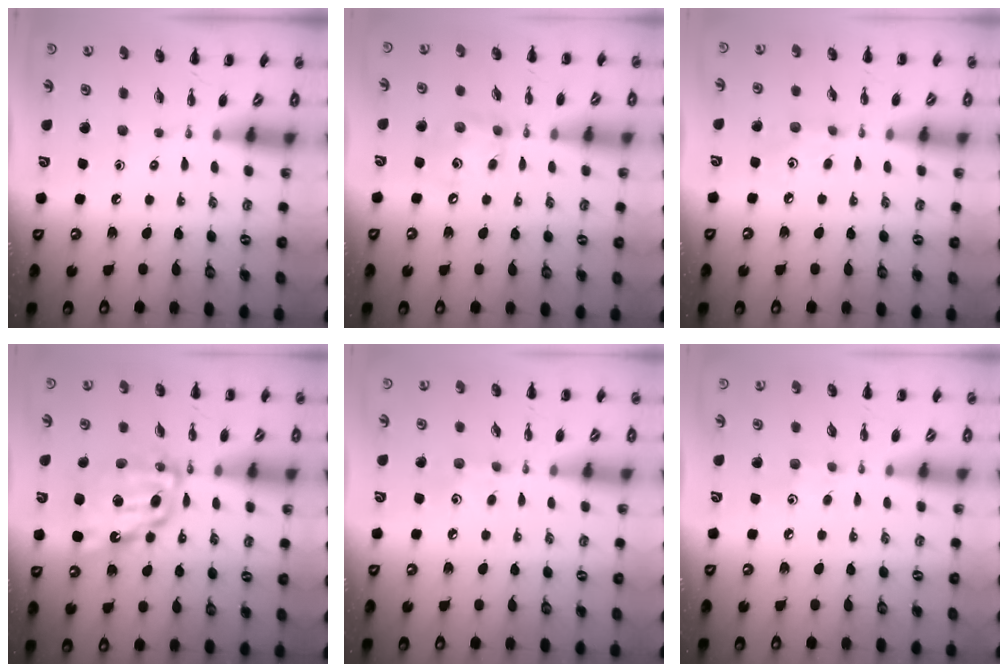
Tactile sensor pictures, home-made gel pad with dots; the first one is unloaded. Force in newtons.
{"total": 8.2, "press": 8.2, "slide": 0.9}
{"total": 3.7, "press": 3.6, "slide": 0.9}
{"total": 15.5, "press": 15.4, "slide": 1.7}
{"total": 5.1, "press": 4.8, "slide": 1.5}
{"total": 4.4, "press": 4.3, "slide": 1.0}